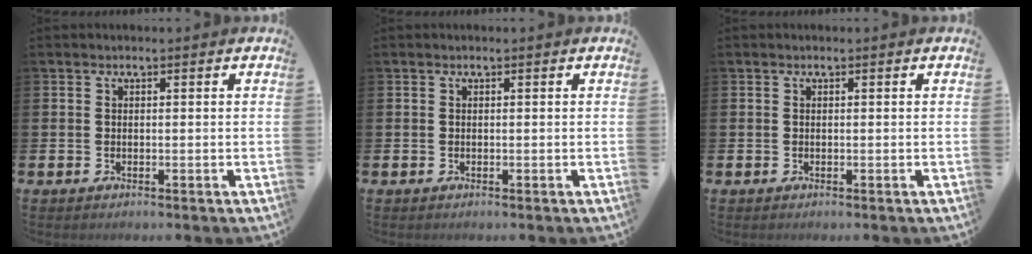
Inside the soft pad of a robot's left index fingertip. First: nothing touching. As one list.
[{"total": 0.0}, {"total": 0.0}]